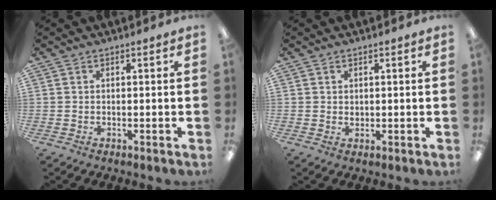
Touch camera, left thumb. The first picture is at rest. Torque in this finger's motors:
{"motor_torque": [-0.08, 0.05, -0.14, 0.00, -0.01]}